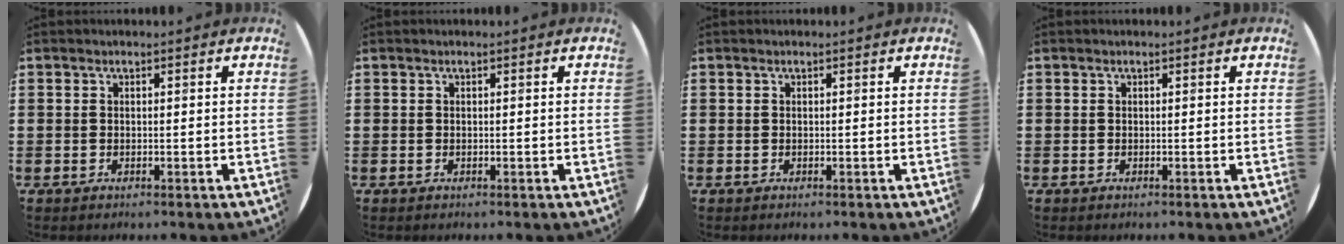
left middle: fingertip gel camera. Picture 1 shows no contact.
{"total": 0.0}
{"total": 0.0}
{"total": 0.0}